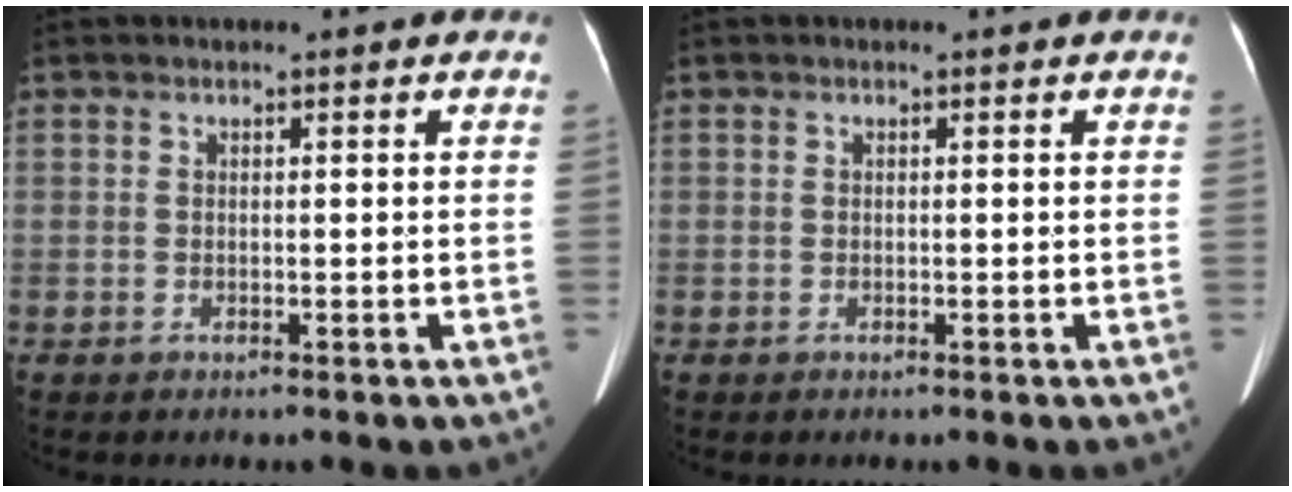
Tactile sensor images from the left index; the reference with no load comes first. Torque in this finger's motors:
{"motor_torque": [0.00, 0.00, 0.00, 0.00]}